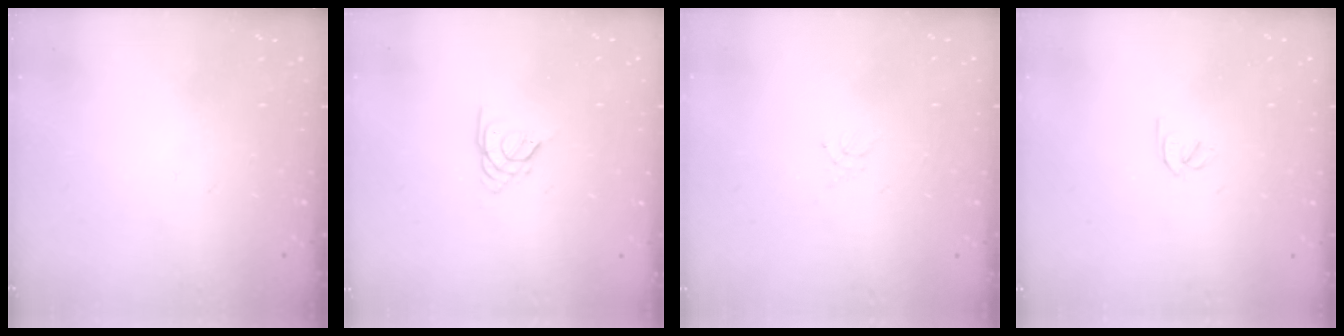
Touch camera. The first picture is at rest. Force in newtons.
{"total": 3.2, "press": 3.1, "slide": 0.7}
{"total": 2.3, "press": 2.2, "slide": 0.3}
{"total": 1.8, "press": 1.7, "slide": 0.5}